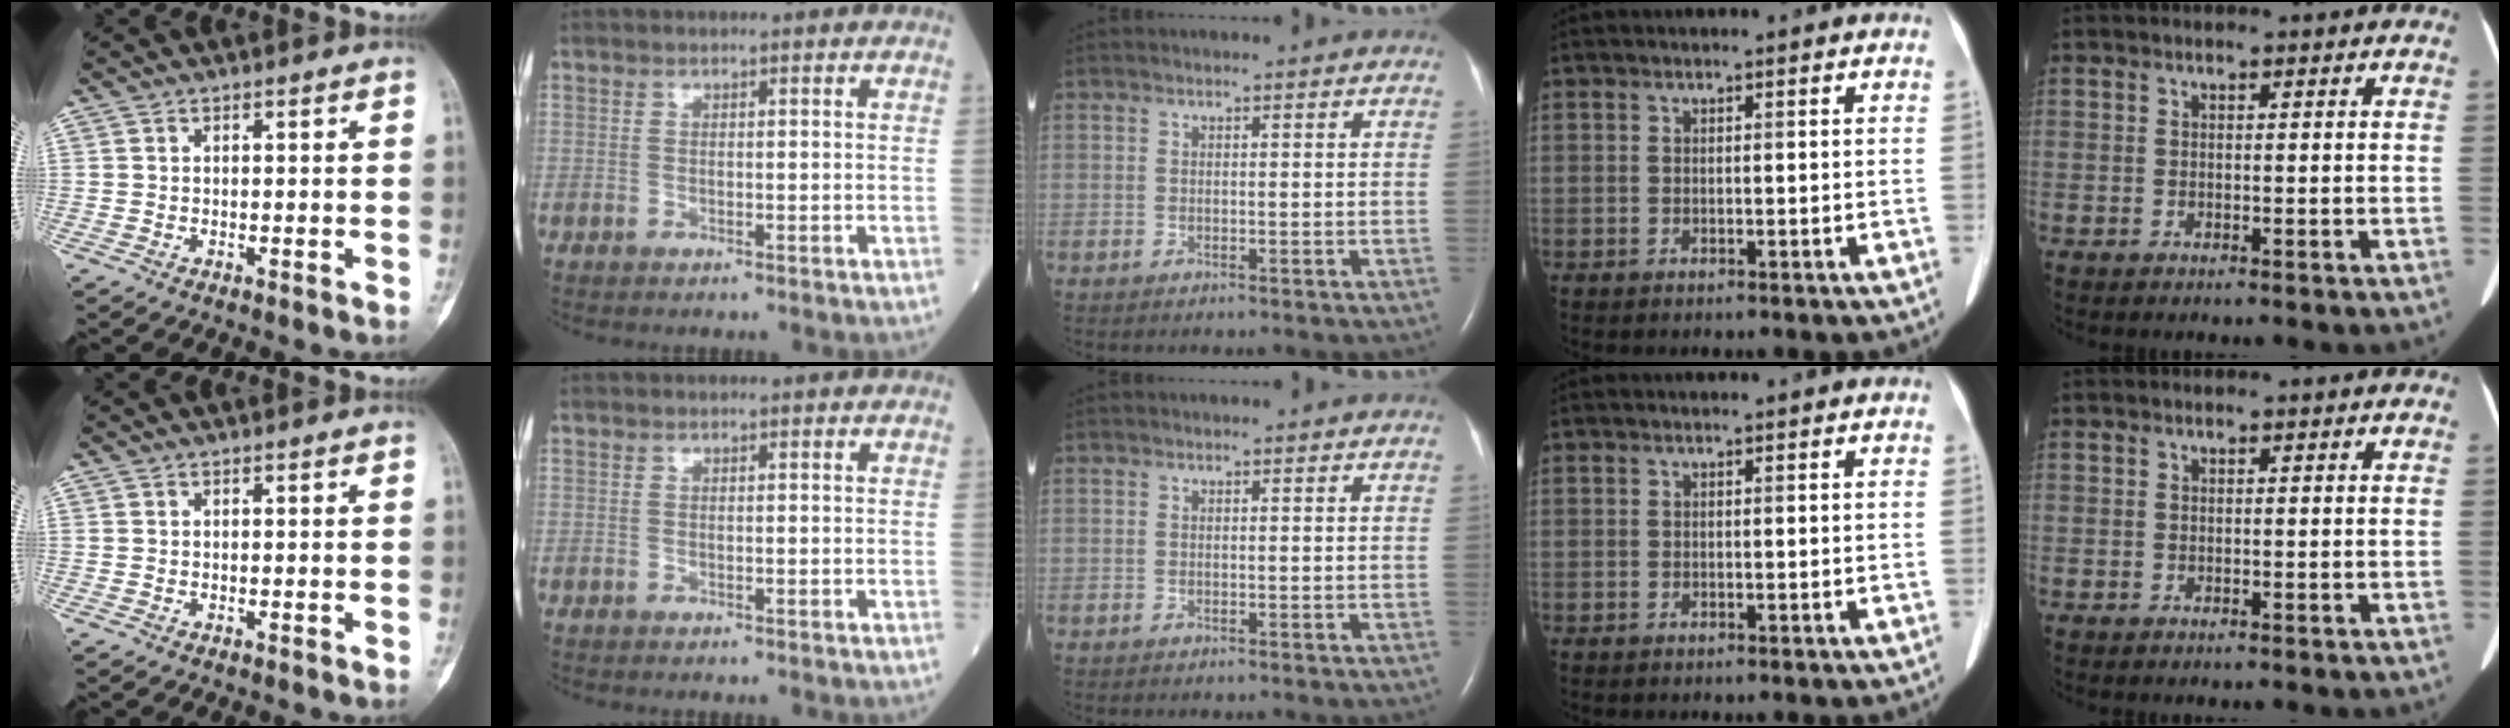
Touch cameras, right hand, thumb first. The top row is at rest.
{}